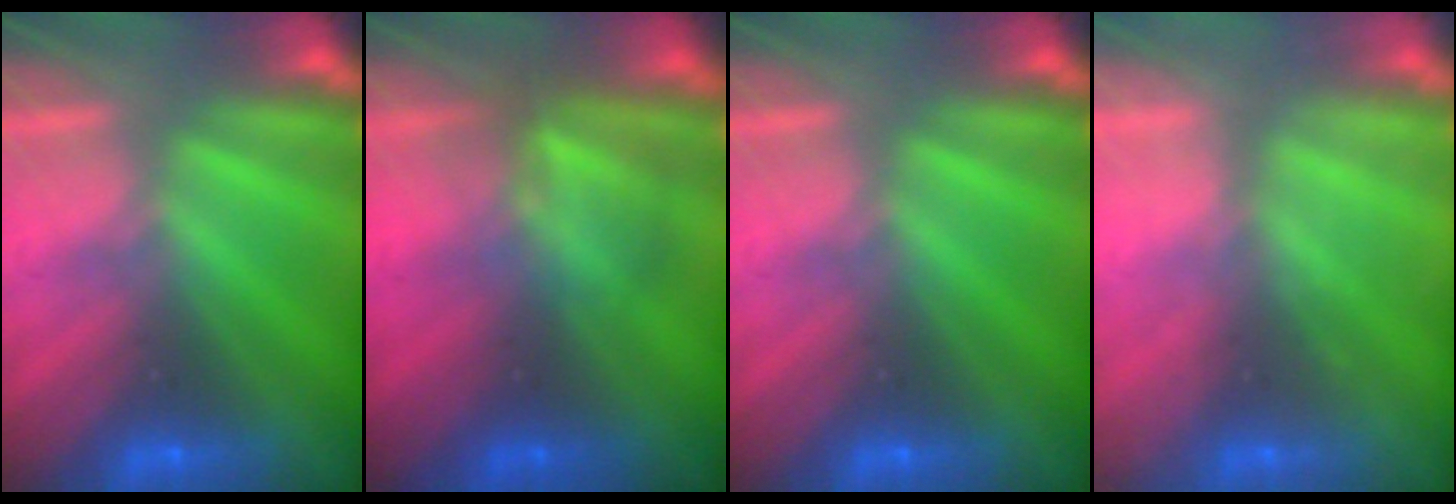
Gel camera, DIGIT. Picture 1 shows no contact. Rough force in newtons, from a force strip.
{"total": 2.9}
{"total": 0.0}
{"total": 2.2}